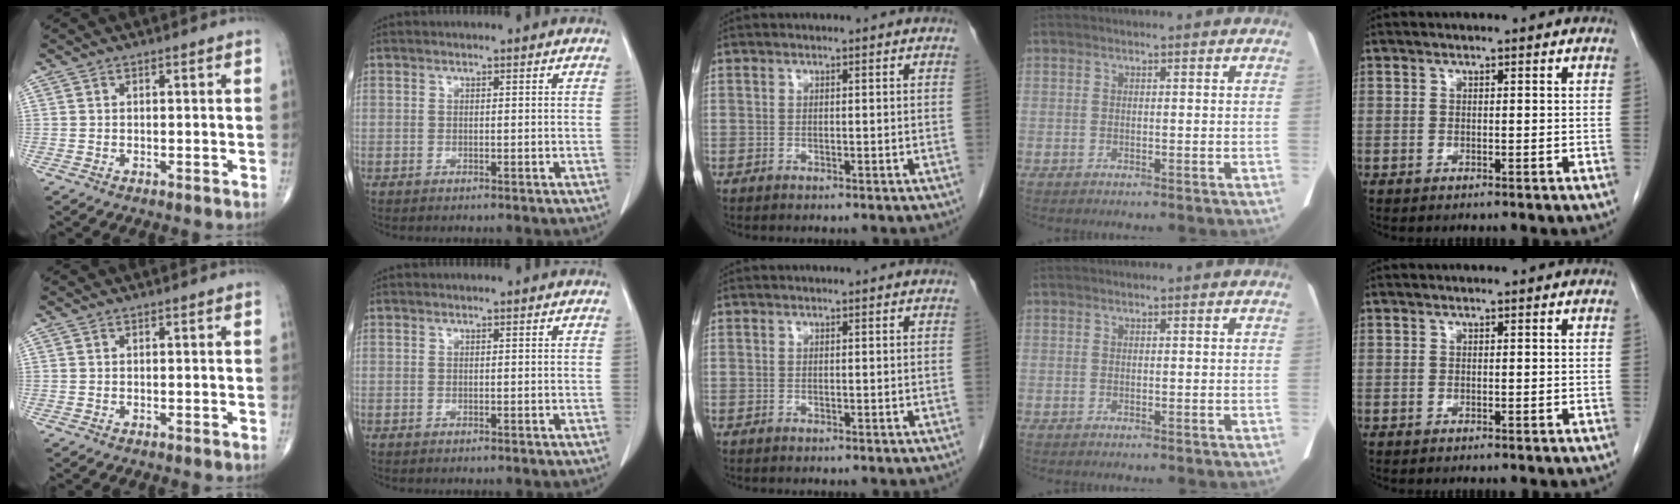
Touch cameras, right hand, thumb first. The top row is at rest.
{}